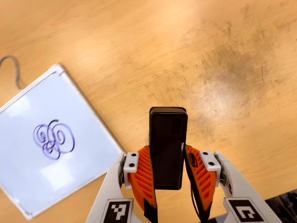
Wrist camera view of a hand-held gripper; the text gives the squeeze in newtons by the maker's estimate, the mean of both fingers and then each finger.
{"total": 4.5, "left": 2.9, "right": 6.1}